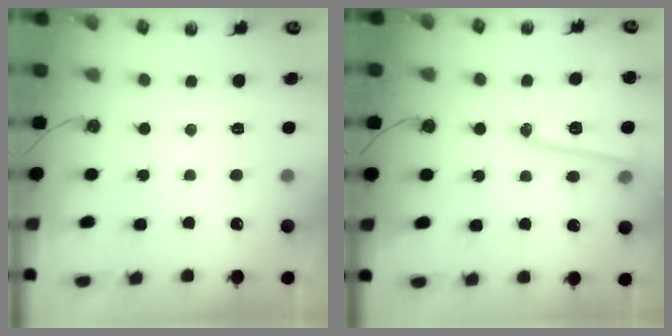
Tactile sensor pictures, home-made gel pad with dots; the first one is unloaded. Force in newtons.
{"total": 15.2, "press": 15.0, "slide": 2.3}